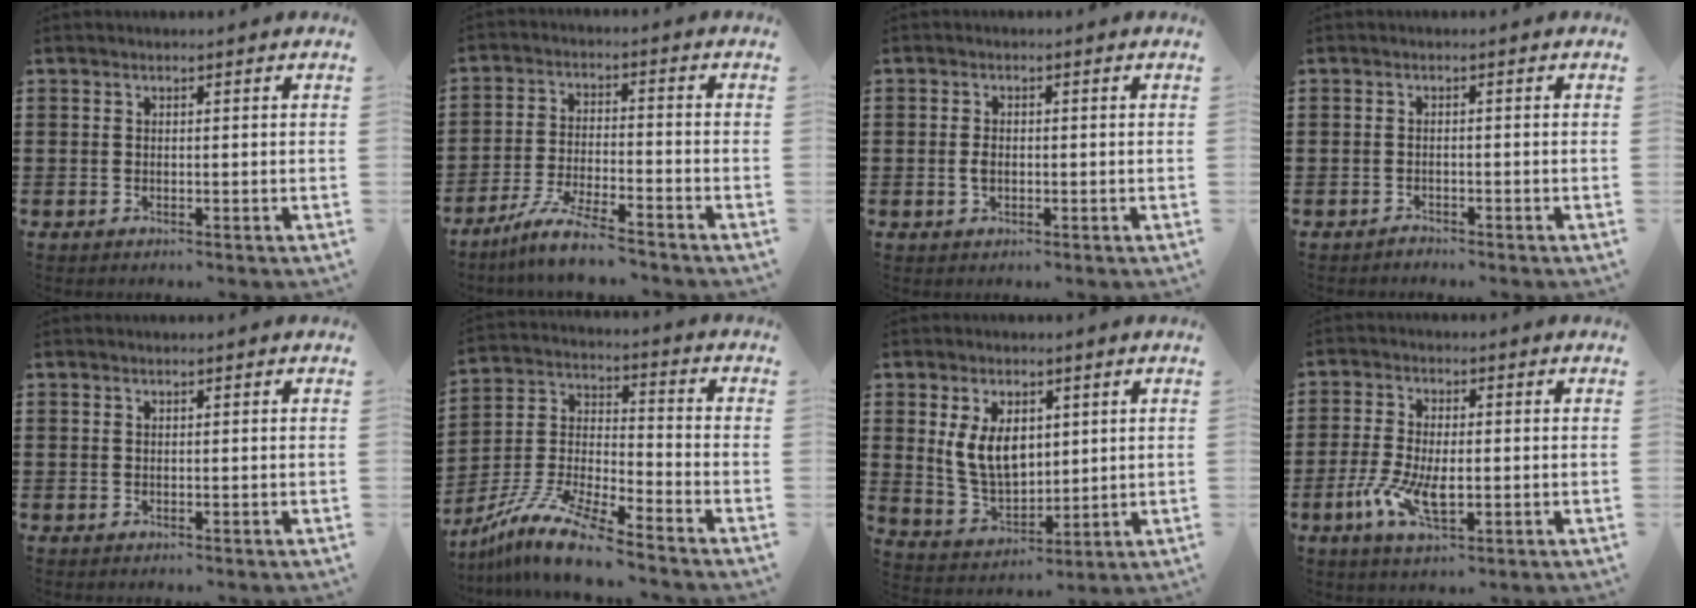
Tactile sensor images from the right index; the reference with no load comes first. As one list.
[{"total": 6.5, "force": [-5.9, 0.1, 2.8], "torque": [-0.063, -0.006, -0.114]}, {"total": 1.6, "force": [-0.2, 0.8, 1.4], "torque": [-0.029, 0.000, -0.002]}, {"total": 1.0, "force": [-1.0, 0.1, -0.1], "torque": [-0.001, 0.002, -0.022]}, {"total": 0.0}, {"total": 10.6, "force": [-9.4, 0.9, 4.8], "torque": [-0.113, 0.009, -0.193]}, {"total": 7.9, "force": [2.0, 5.1, 5.7], "torque": [-0.137, 0.009, 0.034]}, {"total": 7.3, "force": [-2.0, 3.2, 6.2], "torque": [-0.145, -0.010, -0.040]}]